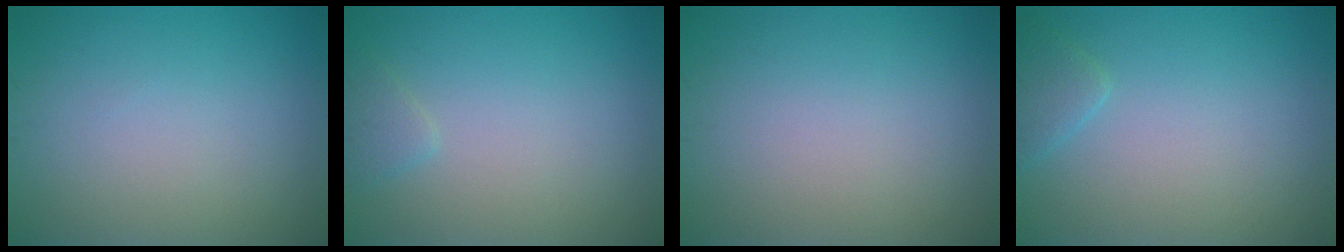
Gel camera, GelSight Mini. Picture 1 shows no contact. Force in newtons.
{"total": 1.1, "press": 1.1, "slide": 0.1}
{"total": 0.0}
{"total": 1.5, "press": 1.5, "slide": 0.1}